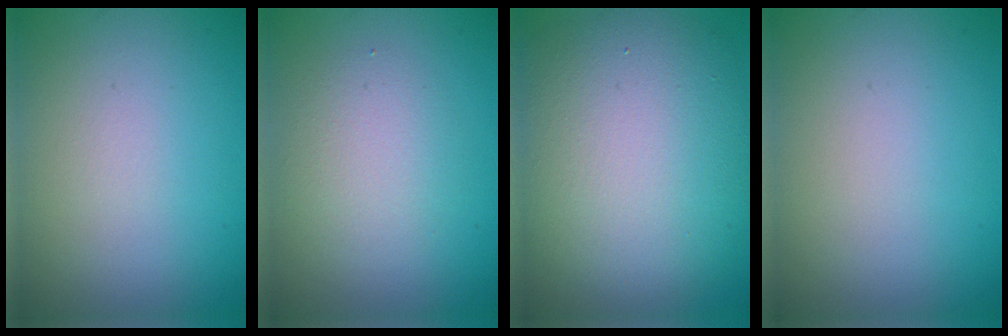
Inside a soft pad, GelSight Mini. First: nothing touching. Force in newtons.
{"total": 2.9, "press": 2.9, "slide": 0.3}
{"total": 12.4, "press": 12.3, "slide": 1.4}
{"total": 0.0}